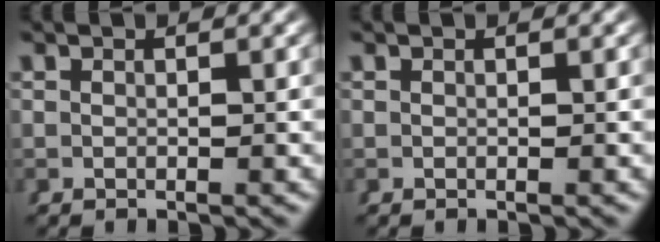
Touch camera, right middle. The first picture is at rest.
{"total": 0.0}